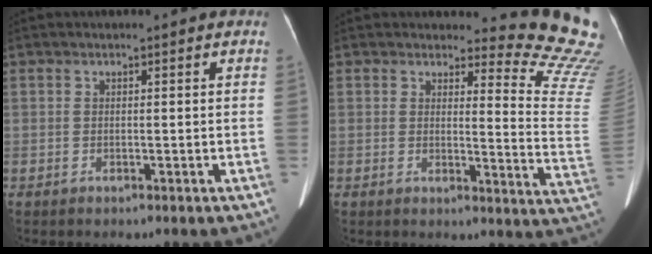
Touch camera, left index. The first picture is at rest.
{"total": 13.0, "force": [12.8, -0.7, 1.7], "torque": [-0.006, -0.159, 0.115]}